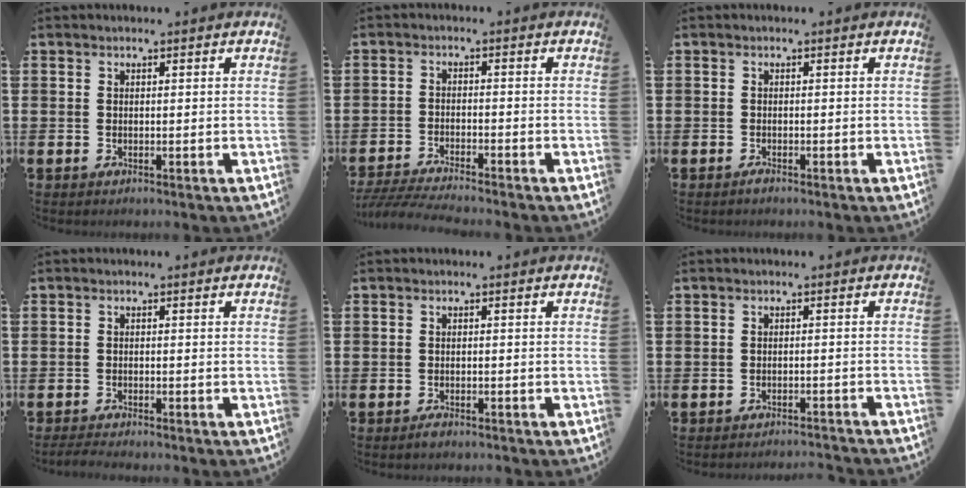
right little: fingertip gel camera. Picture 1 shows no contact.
{"total": 3.3, "force": [-3.1, -0.2, 1.1], "torque": [-0.024, -0.006, -0.061]}
{"total": 0.5, "force": [-0.4, 0.1, 0.3], "torque": [-0.006, -0.003, -0.007]}
{"total": 1.1, "force": [-1.0, 0.0, 0.4], "torque": [-0.008, -0.001, -0.020]}
{"total": 0.9, "force": [-0.7, 0.3, 0.4], "torque": [-0.009, -0.001, -0.014]}
{"total": 1.5, "force": [-1.4, -0.2, 0.0], "torque": [-0.001, 0.005, -0.030]}